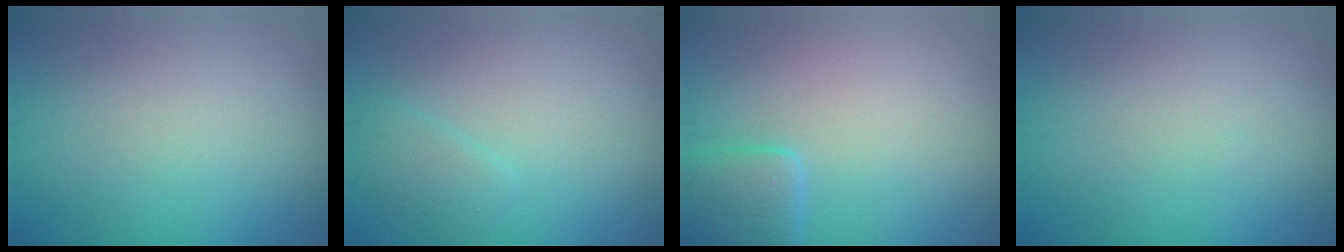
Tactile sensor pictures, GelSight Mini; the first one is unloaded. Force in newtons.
{"total": 1.7, "press": 1.7, "slide": 0.1}
{"total": 3.4, "press": 3.4, "slide": 0.3}
{"total": 0.0}